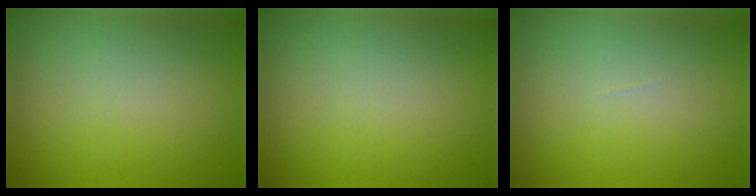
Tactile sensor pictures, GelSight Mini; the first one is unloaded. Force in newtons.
{"total": 0.0}
{"total": 0.0}